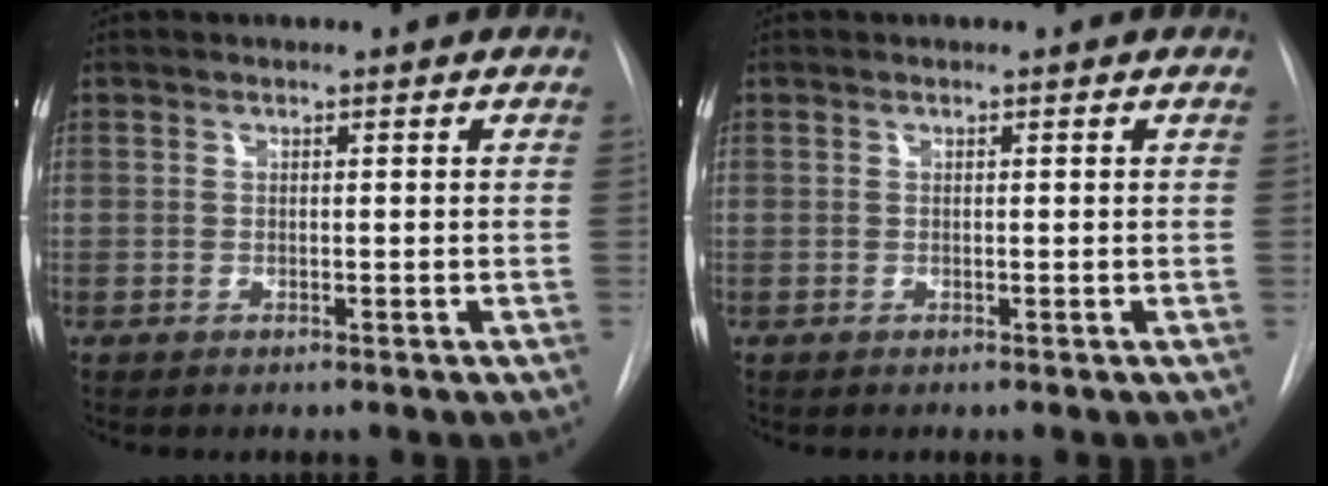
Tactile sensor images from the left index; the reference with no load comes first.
{"total": 0.0}